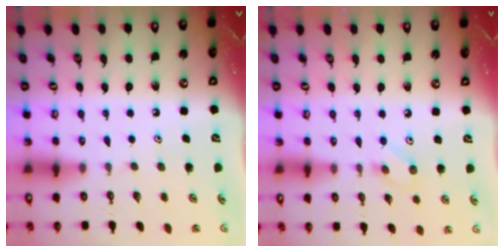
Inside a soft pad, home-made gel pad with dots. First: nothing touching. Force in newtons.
{"total": 5.0, "press": 5.0, "slide": 0.6}